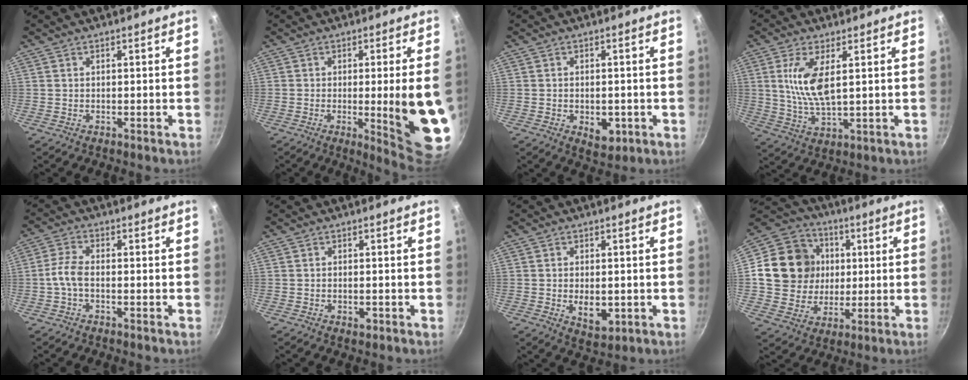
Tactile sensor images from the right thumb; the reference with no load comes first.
{"total": 14.1, "force": [-1.7, 2.0, 13.8], "torque": [-0.169, -0.011, -0.015]}
{"total": 5.1, "force": [-1.5, 3.2, 3.7], "torque": [-0.037, 0.002, -0.015]}
{"total": 9.2, "force": [2.2, 3.5, 8.2], "torque": [-0.165, -0.011, 0.049]}
{"total": 4.0, "force": [-1.2, 1.9, 3.4], "torque": [-0.081, 0.016, -0.034]}
{"total": 1.9, "force": [-0.8, 1.0, 1.3], "torque": [-0.021, 0.001, -0.014]}
{"total": 6.1, "force": [-1.0, 3.5, 4.9], "torque": [-0.065, -0.009, -0.006]}
{"total": 17.3, "force": [2.2, 15.4, 7.5], "torque": [-0.117, 0.017, 0.038]}